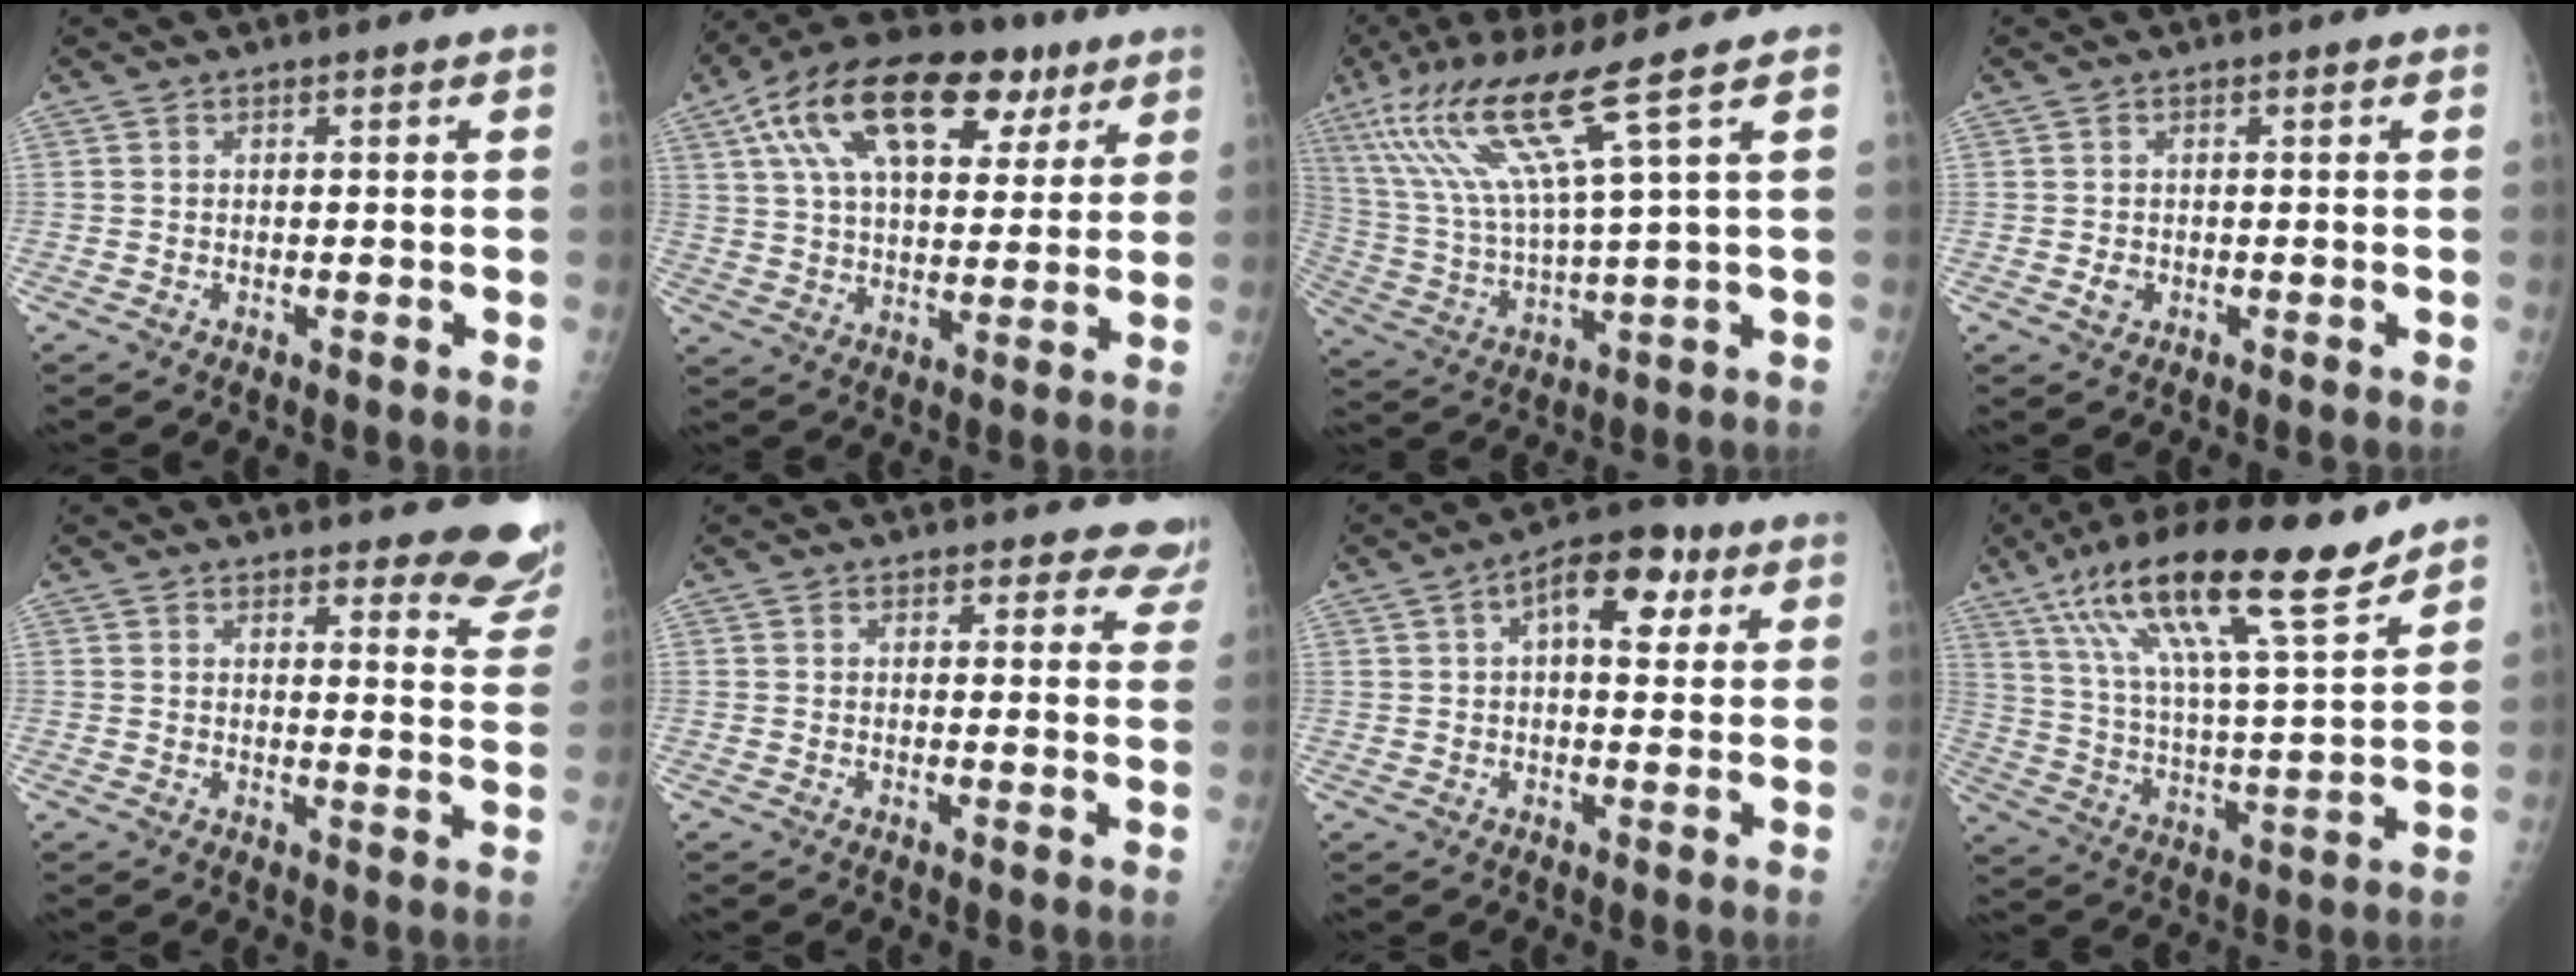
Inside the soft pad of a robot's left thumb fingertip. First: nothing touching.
{"total": 23.3, "force": [11.1, 12.2, 16.4], "torque": [-0.263, 0.011, 0.184]}
{"total": 16.1, "force": [8.5, 0.1, 13.7], "torque": [-0.284, -0.030, 0.164]}
{"total": 1.4, "force": [-0.2, 1.1, 0.7], "torque": [-0.009, 0.000, 0.001]}
{"total": 9.9, "force": [9.0, 2.6, 3.2], "torque": [0.002, -0.071, 0.081]}
{"total": 6.0, "force": [5.4, 2.6, 0.3], "torque": [0.049, -0.023, 0.033]}
{"total": 10.4, "force": [3.7, 5.4, 8.1], "torque": [-0.098, 0.013, 0.048]}
{"total": 20.7, "force": [13.9, 3.7, 14.9], "torque": [-0.249, -0.043, 0.244]}